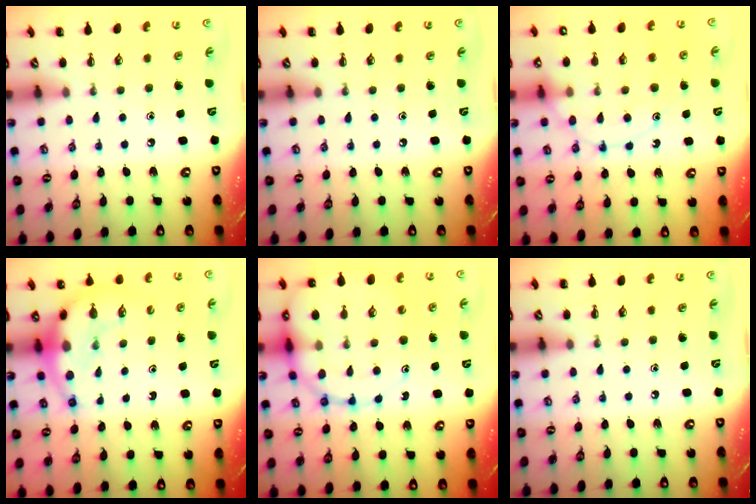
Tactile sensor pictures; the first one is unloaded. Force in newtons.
{"total": 0.0}
{"total": 12.7, "press": 12.6, "slide": 1.0}
{"total": 9.6, "press": 9.3, "slide": 2.4}
{"total": 15.8, "press": 15.5, "slide": 3.0}
{"total": 0.0}